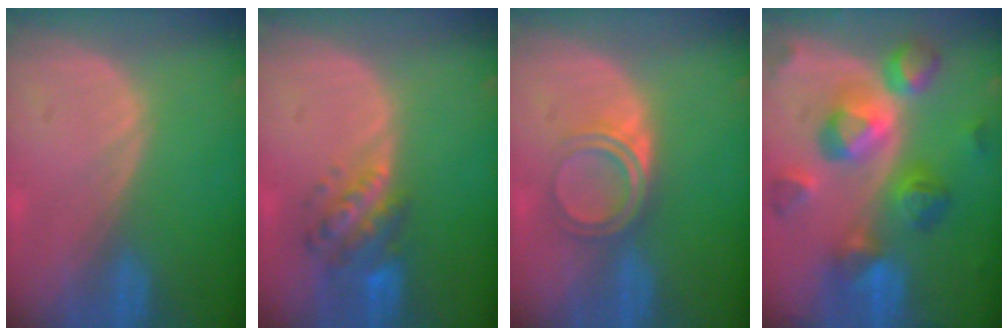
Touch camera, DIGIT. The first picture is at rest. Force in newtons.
{"total": 6.1, "press": 5.9, "slide": 1.7}
{"total": 4.9, "press": 4.2, "slide": 2.5}
{"total": 11.1, "press": 11.1, "slide": 0.9}